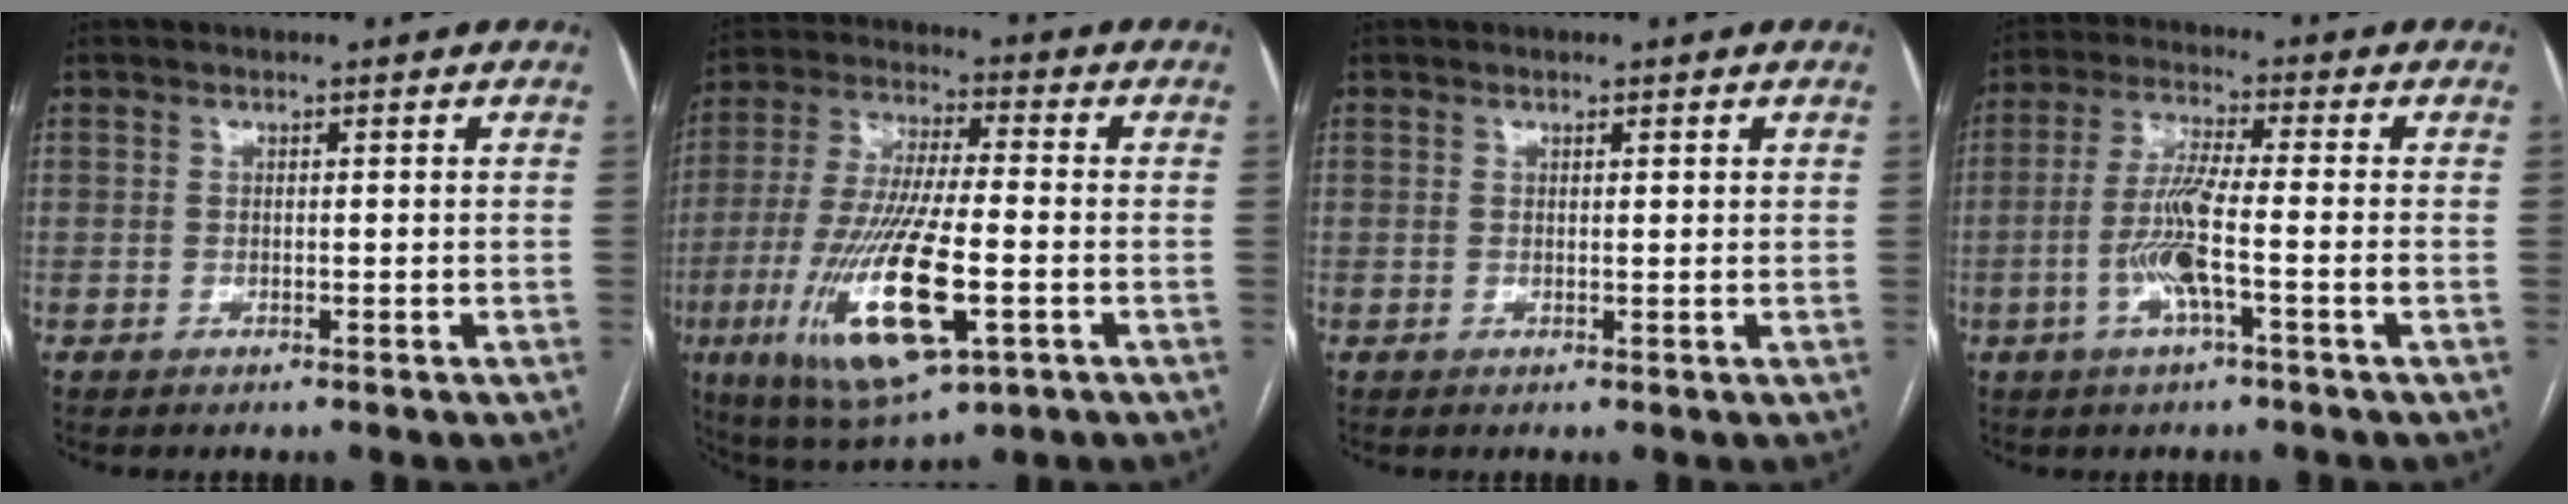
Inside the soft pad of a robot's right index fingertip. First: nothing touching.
{"total": 18.5, "force": [-5.9, 3.8, 17.1], "torque": [-0.357, -0.031, -0.096]}
{"total": 0.9, "force": [0.5, 0.1, 0.7], "torque": [-0.014, 0.000, 0.007]}
{"total": 7.9, "force": [-2.1, 0.1, 7.6], "torque": [-0.154, 0.001, -0.046]}